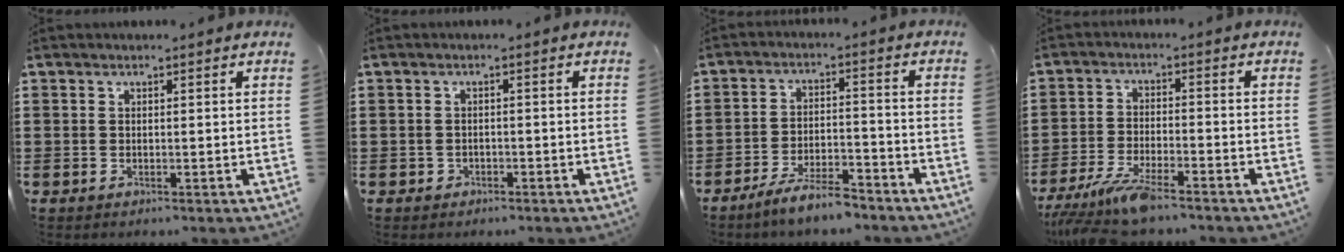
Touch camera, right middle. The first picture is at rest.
{"total": 1.1, "force": [-0.8, 0.8, 0.1], "torque": [-0.005, 0.002, -0.019]}
{"total": 6.4, "force": [-5.6, 0.9, 3.0], "torque": [-0.066, -0.004, -0.109]}
{"total": 7.0, "force": [-5.7, 0.7, 4.0], "torque": [-0.101, -0.017, -0.112]}